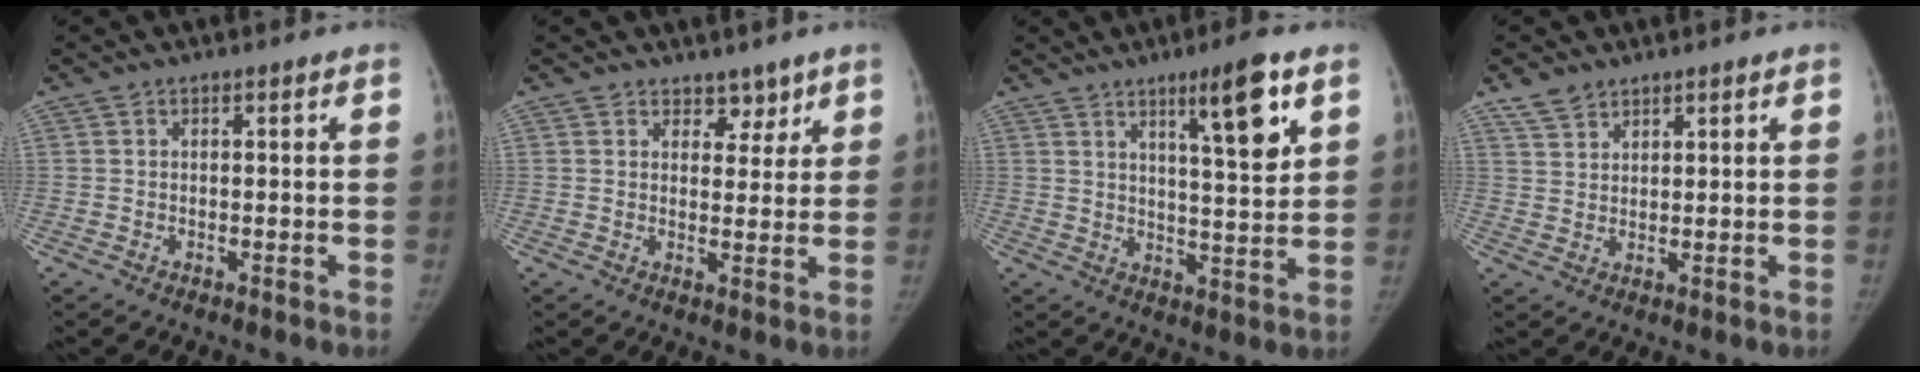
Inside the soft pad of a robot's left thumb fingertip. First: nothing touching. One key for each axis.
{"total": 3.6, "fx": 2.8, "fy": 2.2, "fz": 0.7, "tx": 0.021, "ty": -0.018, "tz": 0.039}
{"total": 10.6, "fx": 5.6, "fy": 1.7, "fz": 8.9, "tx": -0.128, "ty": -0.033, "tz": 0.088}
{"total": 3.7, "fx": 3.0, "fy": 2.0, "fz": 0.9, "tx": -0.009, "ty": -0.009, "tz": 0.063}